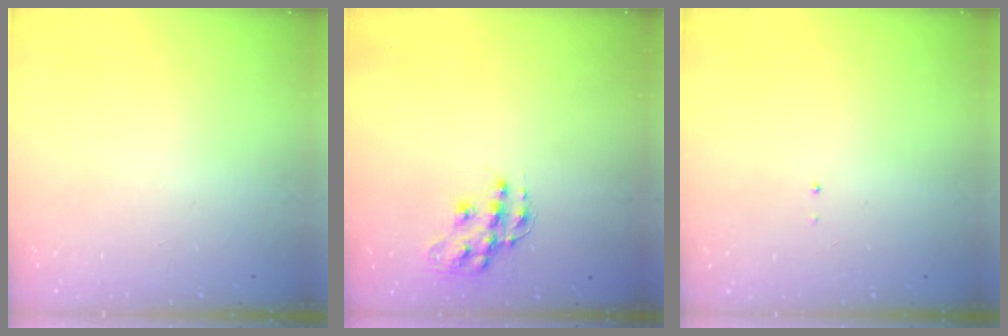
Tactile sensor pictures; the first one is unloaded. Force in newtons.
{"total": 11.6, "press": 11.5, "slide": 0.8}
{"total": 0.7, "press": 0.7, "slide": 0.1}